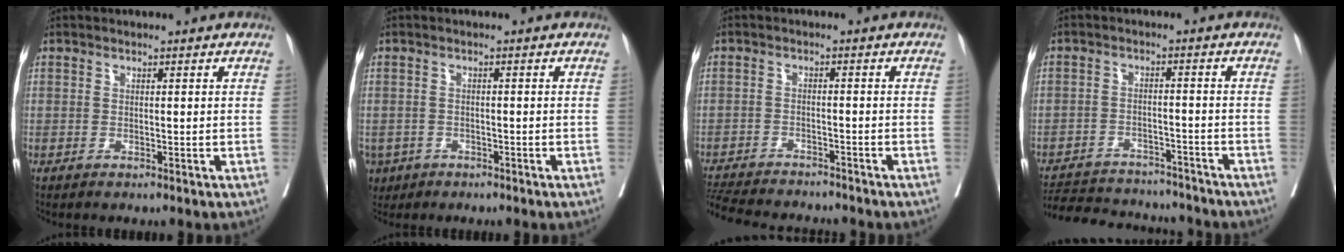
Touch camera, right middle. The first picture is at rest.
{"total": 4.4, "force": [-2.6, 3.3, 1.2], "torque": [-0.022, 0.001, -0.040]}
{"total": 11.9, "force": [-11.0, 2.1, 3.9], "torque": [-0.076, -0.009, -0.163]}
{"total": 14.7, "force": [-13.6, 4.1, 3.6], "torque": [-0.069, 0.009, -0.188]}